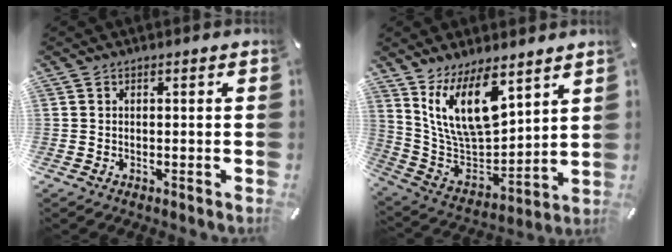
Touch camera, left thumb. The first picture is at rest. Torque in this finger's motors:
{"motor_torque": [2.25, 2.76, 1.20, -1.57, 0.21]}